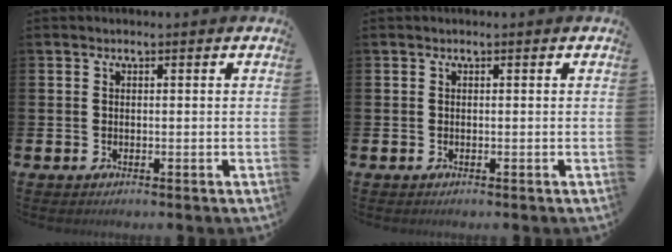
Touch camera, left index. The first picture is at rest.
{"total": 0.0}